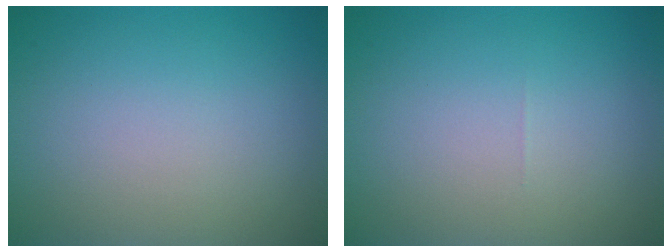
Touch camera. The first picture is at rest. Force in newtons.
{"total": 0.0}